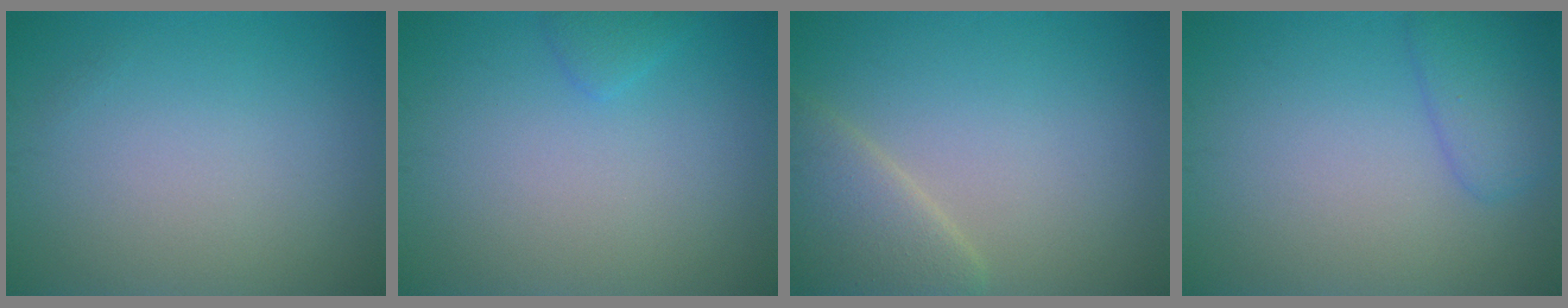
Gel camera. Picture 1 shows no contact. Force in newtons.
{"total": 1.0, "press": 1.0, "slide": 0.1}
{"total": 4.0, "press": 4.0, "slide": 0.3}
{"total": 2.7, "press": 2.7, "slide": 0.2}